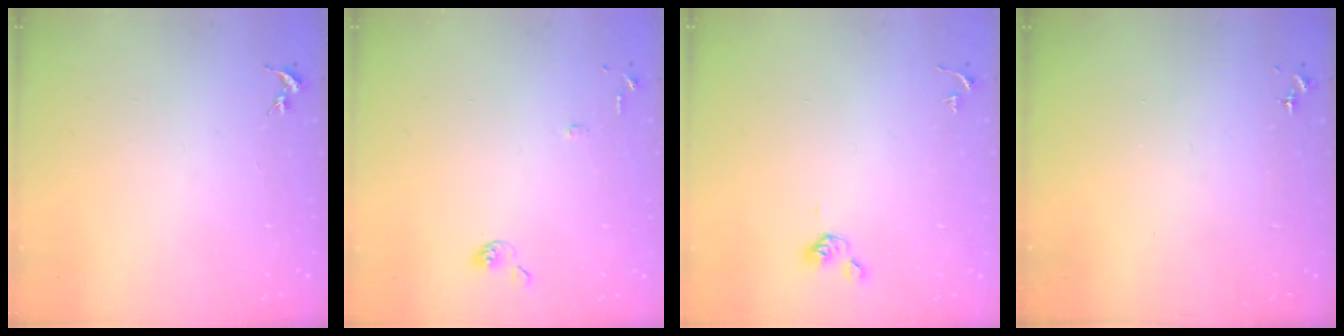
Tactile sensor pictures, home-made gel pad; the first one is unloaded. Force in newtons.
{"total": 7.0, "press": 7.0, "slide": 0.7}
{"total": 5.1, "press": 4.9, "slide": 1.4}
{"total": 0.0}